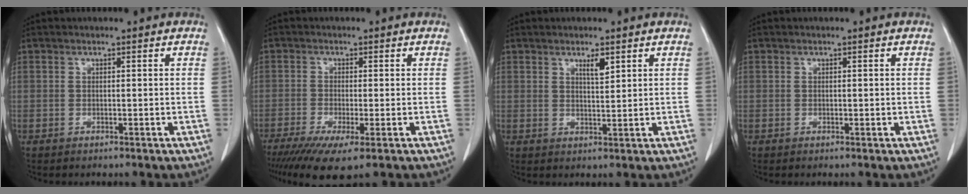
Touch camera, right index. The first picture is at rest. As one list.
[{"total": 8.0, "force": [-4.9, 1.1, 6.2], "torque": [-0.097, -0.020, -0.081]}, {"total": 2.4, "force": [1.5, 0.4, 1.9], "torque": [-0.034, -0.003, 0.027]}, {"total": 0.5, "force": [0.0, 0.2, 0.5], "torque": [-0.008, -0.001, 0.002]}]